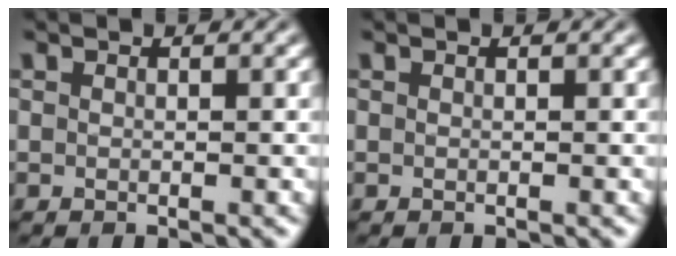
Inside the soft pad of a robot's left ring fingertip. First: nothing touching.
{"total": 0.0}